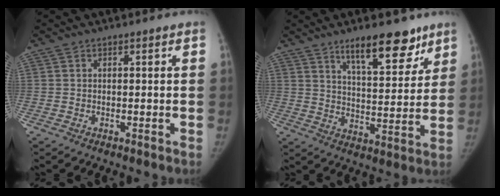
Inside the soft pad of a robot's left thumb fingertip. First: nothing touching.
{"total": 13.1, "force": [9.0, 4.7, 8.3], "torque": [-0.084, -0.055, 0.141]}